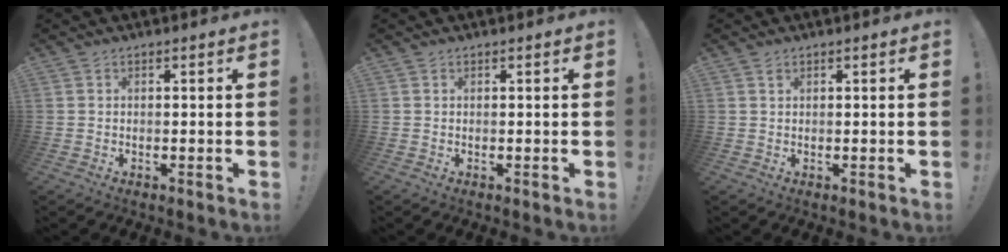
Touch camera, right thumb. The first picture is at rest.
{"total": 0.0}
{"total": 0.5, "force": [0.4, 0.4, 0.1], "torque": [0.001, -0.001, 0.007]}